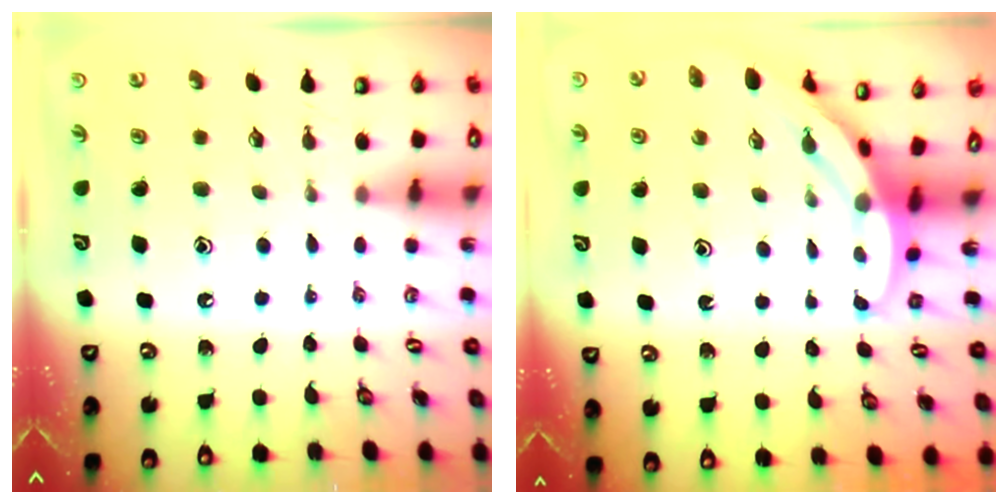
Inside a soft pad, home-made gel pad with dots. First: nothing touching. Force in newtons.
{"total": 3.9, "press": 3.9, "slide": 0.2}